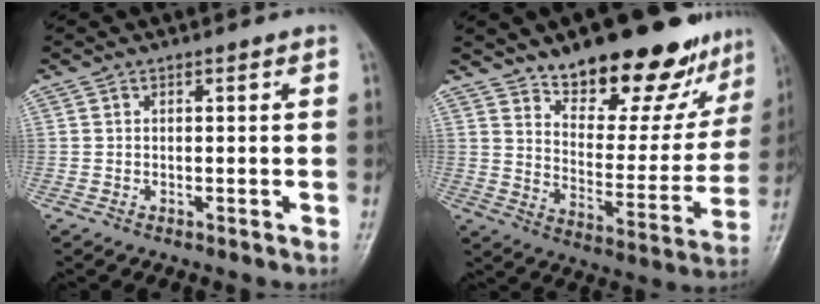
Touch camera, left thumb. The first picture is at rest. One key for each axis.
{"total": 23.1, "fx": 17.1, "fy": 9.4, "fz": 12.3, "tx": -0.123, "ty": -0.095, "tz": 0.244}